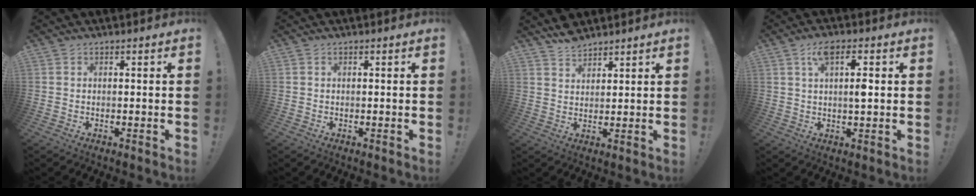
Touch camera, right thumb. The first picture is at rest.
{"total": 0.0}
{"total": 5.2, "force": [4.7, 1.8, 1.3], "torque": [-0.027, -0.025, 0.088]}
{"total": 7.1, "force": [2.2, 2.4, 6.4], "torque": [-0.103, 0.000, 0.031]}